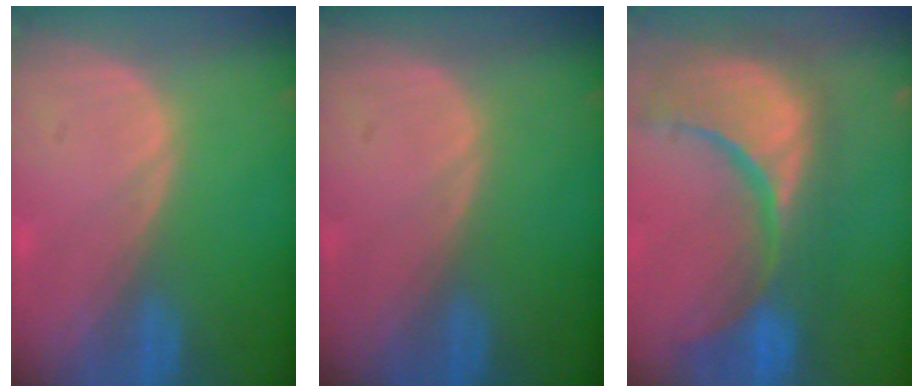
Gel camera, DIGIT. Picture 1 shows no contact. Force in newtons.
{"total": 0.0}
{"total": 15.3, "press": 12.2, "slide": 9.3}